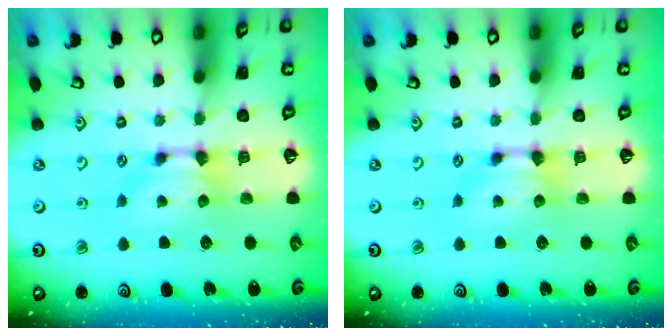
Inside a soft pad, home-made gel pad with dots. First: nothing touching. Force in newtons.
{"total": 0.0}